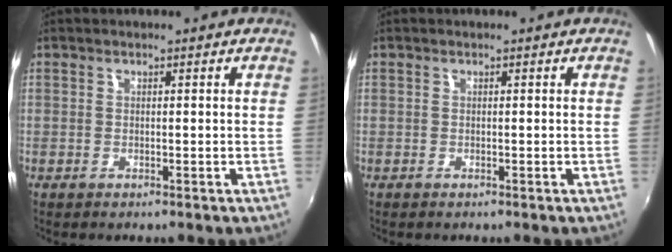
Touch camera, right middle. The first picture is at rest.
{"total": 0.0}